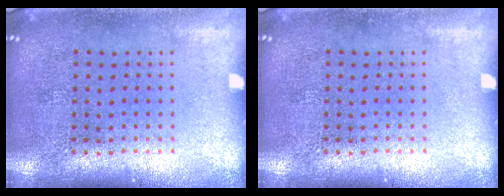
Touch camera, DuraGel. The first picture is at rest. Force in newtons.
{"total": 0.0}